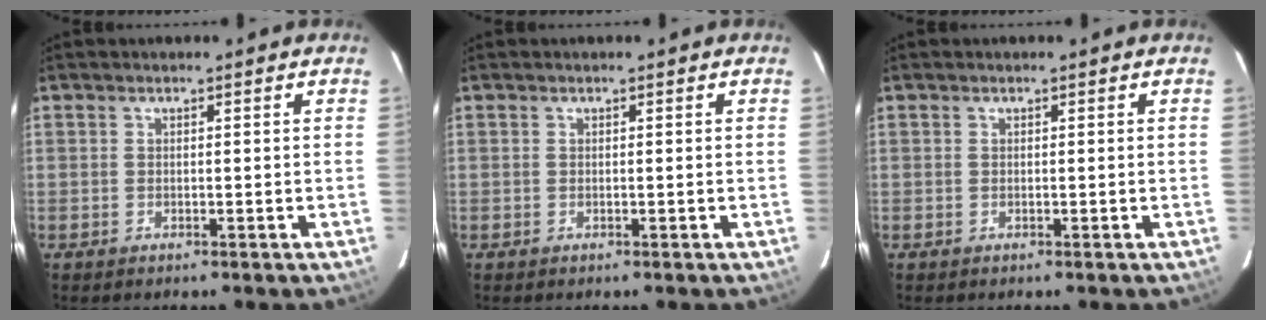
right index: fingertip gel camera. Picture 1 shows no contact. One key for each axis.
{"total": 0.0}
{"total": 0.0}